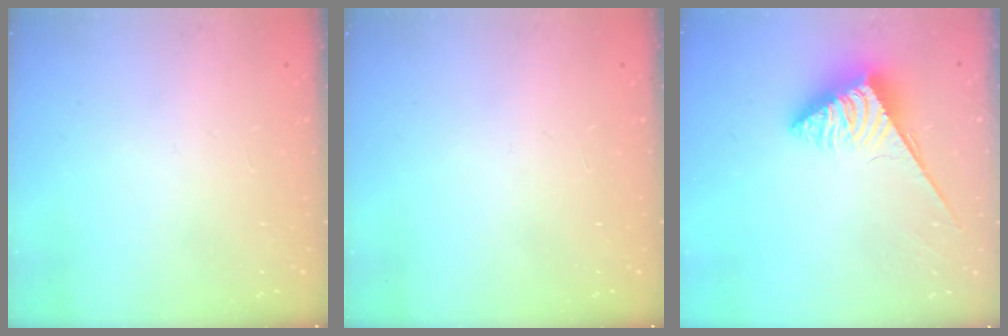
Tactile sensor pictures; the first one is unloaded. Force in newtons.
{"total": 0.0}
{"total": 3.9, "press": 3.8, "slide": 0.6}